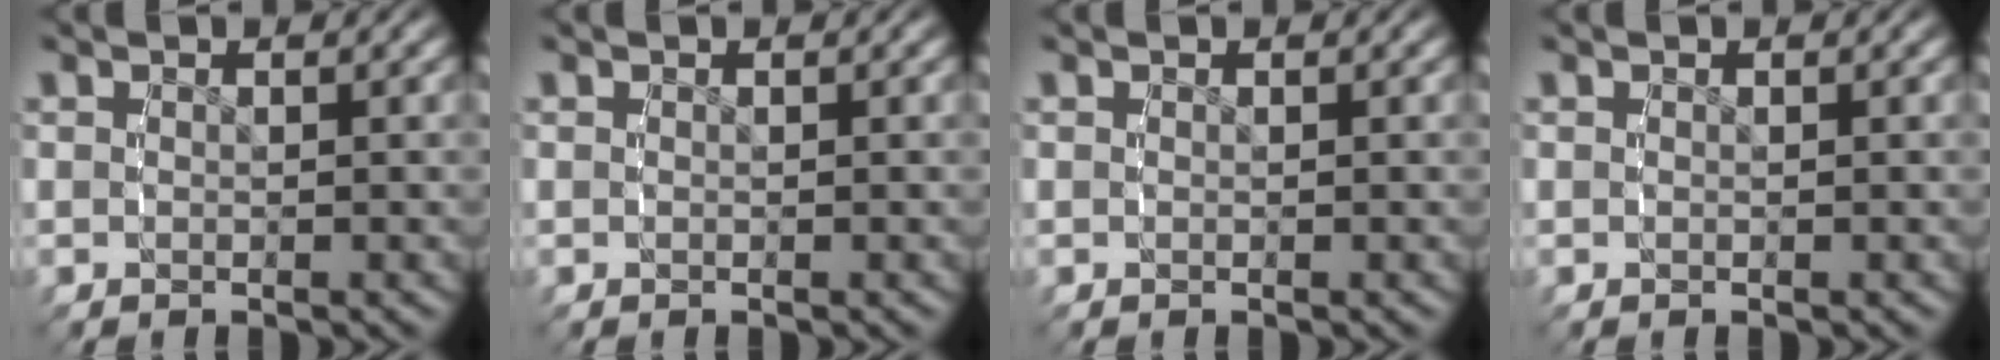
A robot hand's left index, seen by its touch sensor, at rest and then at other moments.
{"total": 0.0}
{"total": 0.0}
{"total": 0.0}